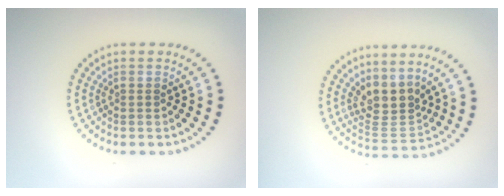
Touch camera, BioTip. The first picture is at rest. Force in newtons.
{"total": 3.4, "press": 2.7, "slide": 2.2}